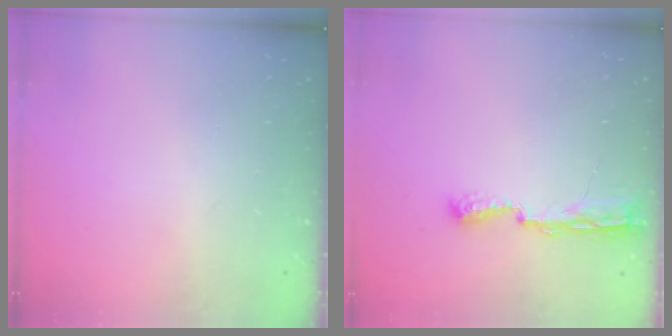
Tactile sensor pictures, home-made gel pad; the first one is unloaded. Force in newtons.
{"total": 7.1, "press": 7.1, "slide": 0.8}